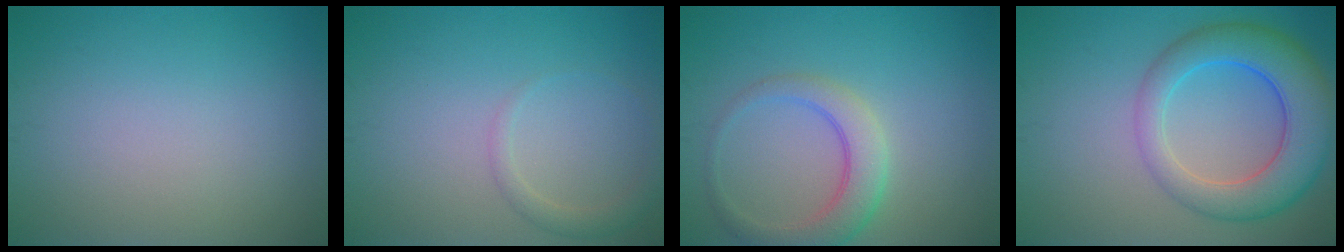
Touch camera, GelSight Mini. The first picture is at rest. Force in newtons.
{"total": 1.5, "press": 1.5, "slide": 0.1}
{"total": 4.0, "press": 4.0, "slide": 0.3}
{"total": 7.6, "press": 7.6, "slide": 0.3}